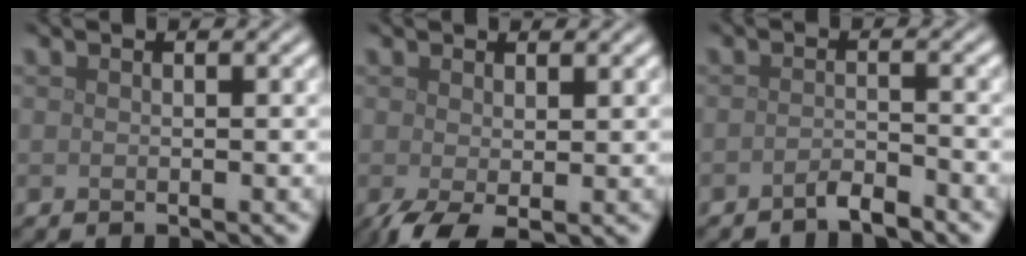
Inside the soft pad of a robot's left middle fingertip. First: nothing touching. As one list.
[{"total": 2.2, "force": [-0.7, 0.8, 1.9], "torque": [-0.047, -0.011, -0.014]}, {"total": 1.5, "force": [-1.3, 0.2, 0.7], "torque": [-0.015, 0.003, -0.027]}]